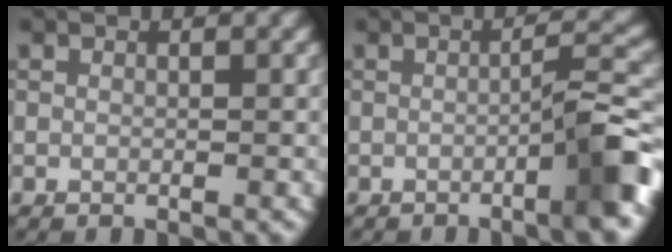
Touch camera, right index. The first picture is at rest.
{"total": 5.0, "force": [-2.1, 0.6, 4.5], "torque": [-0.055, 0.018, -0.040]}